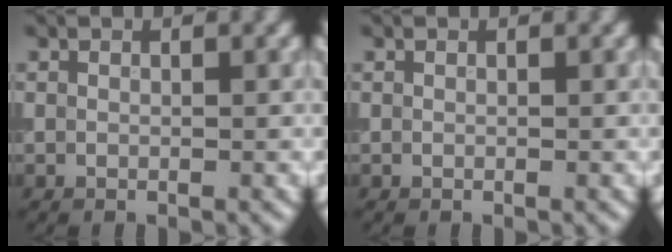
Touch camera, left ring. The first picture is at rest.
{"total": 0.0}